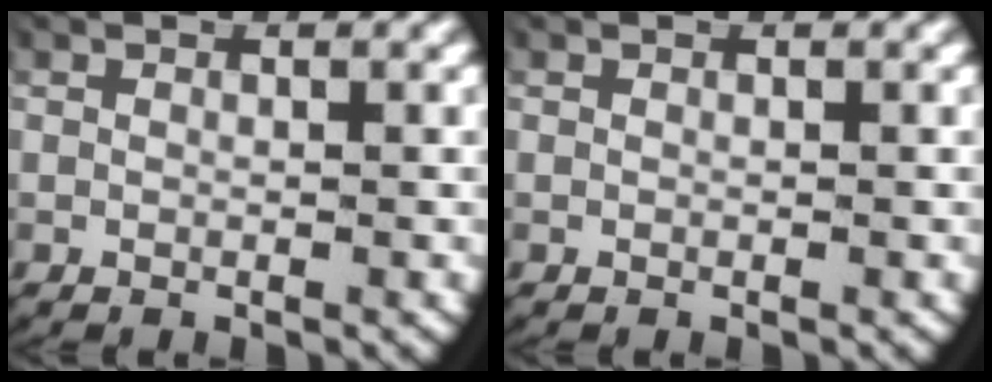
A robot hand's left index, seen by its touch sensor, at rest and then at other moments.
{"total": 0.0}